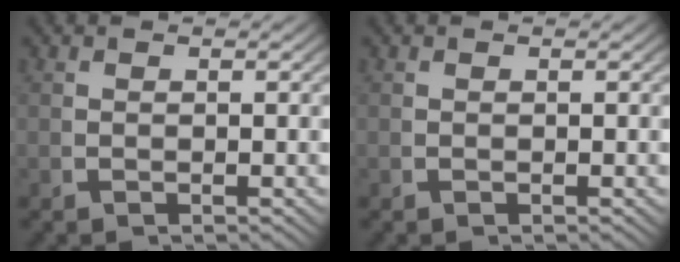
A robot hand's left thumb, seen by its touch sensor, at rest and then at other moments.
{"total": 0.0}